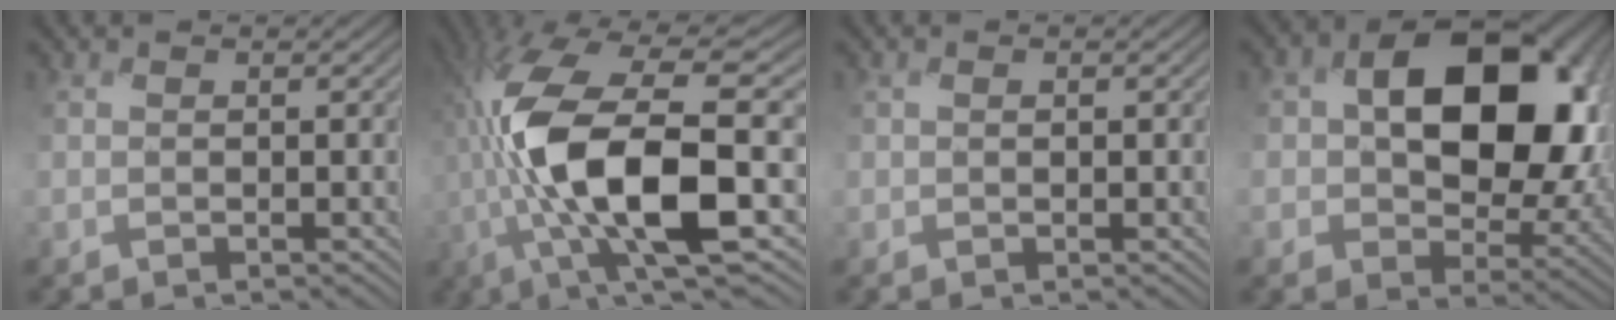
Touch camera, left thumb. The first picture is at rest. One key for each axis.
{"total": 15.2, "fx": -2.6, "fy": 5.1, "fz": 14.1, "tx": -0.292, "ty": 0.001, "tz": -0.054}
{"total": 0.6, "fx": 0.0, "fy": 0.3, "fz": 0.5, "tx": -0.007, "ty": 0.001, "tz": 0.000}
{"total": 16.2, "fx": 2.1, "fy": 11.2, "fz": 11.5, "tx": -0.154, "ty": -0.016, "tz": 0.049}